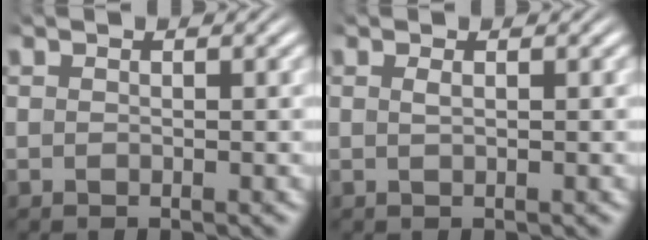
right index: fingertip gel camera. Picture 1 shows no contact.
{"total": 0.6, "force": [0.0, -0.4, 0.5], "torque": [-0.010, -0.006, 0.005]}